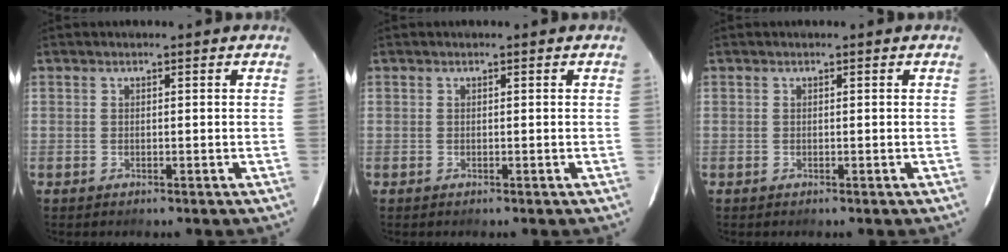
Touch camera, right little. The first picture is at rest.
{"total": 0.0}
{"total": 0.0}